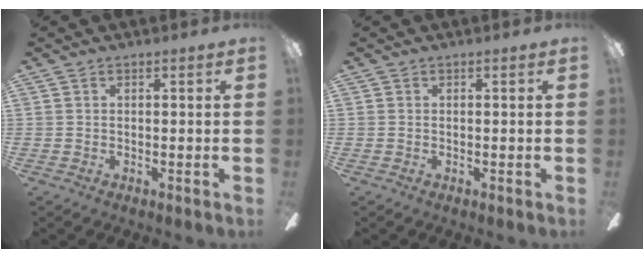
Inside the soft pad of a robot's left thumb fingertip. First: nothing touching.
{"total": 0.0}